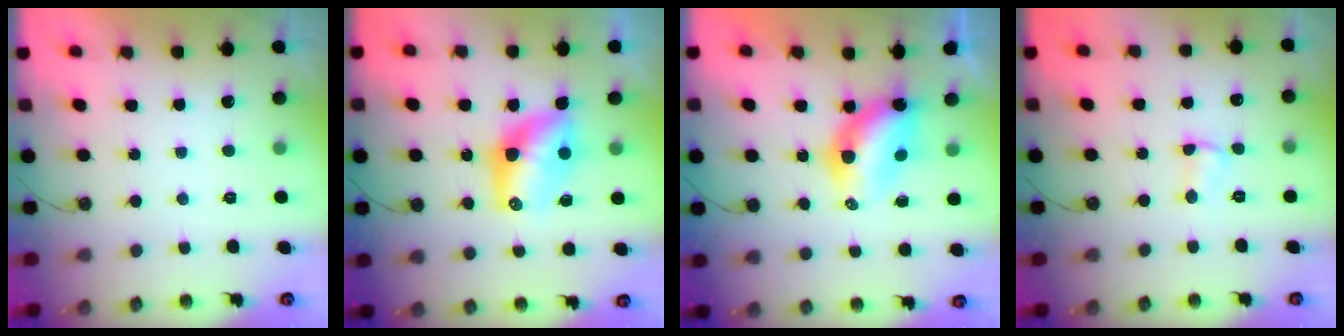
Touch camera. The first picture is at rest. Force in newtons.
{"total": 10.1, "press": 10.1, "slide": 0.6}
{"total": 6.7, "press": 6.7, "slide": 0.2}
{"total": 4.4, "press": 4.4, "slide": 0.6}